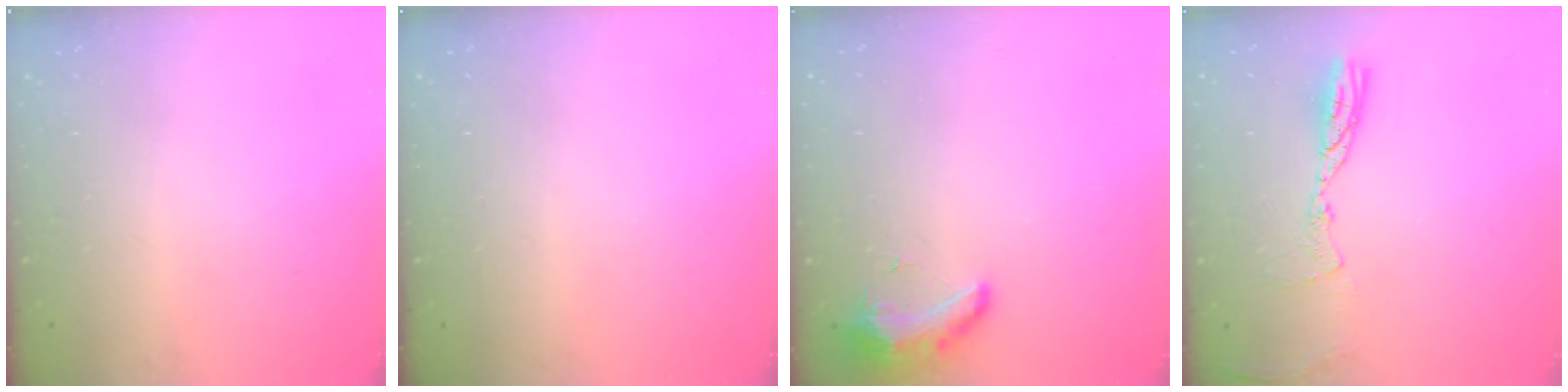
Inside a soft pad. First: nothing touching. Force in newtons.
{"total": 0.0}
{"total": 11.5, "press": 9.6, "slide": 6.3}
{"total": 9.3, "press": 9.3, "slide": 0.9}